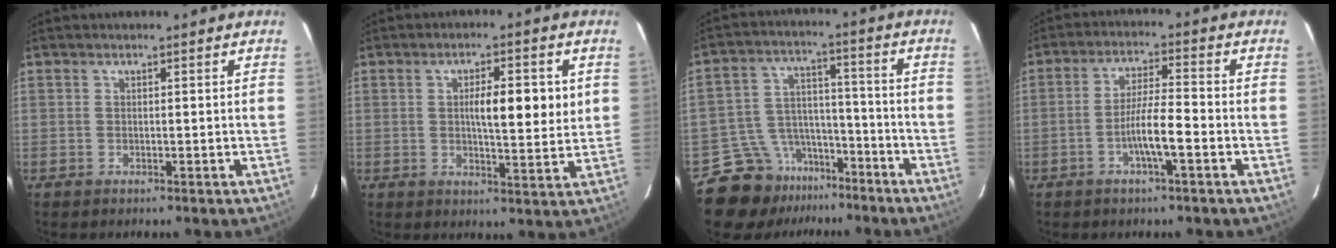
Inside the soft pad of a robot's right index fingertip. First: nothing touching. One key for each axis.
{"total": 7.8, "fx": 1.4, "fy": 1.8, "fz": 7.5, "tx": -0.111, "ty": 0.001, "tz": 0.022}
{"total": 11.9, "fx": -9.2, "fy": 7.4, "fz": 1.9, "tx": -0.031, "ty": 0.062, "tz": -0.146}
{"total": 6.5, "fx": -2.4, "fy": 0.5, "fz": 6.0, "tx": -0.115, "ty": 0.006, "tz": -0.045}